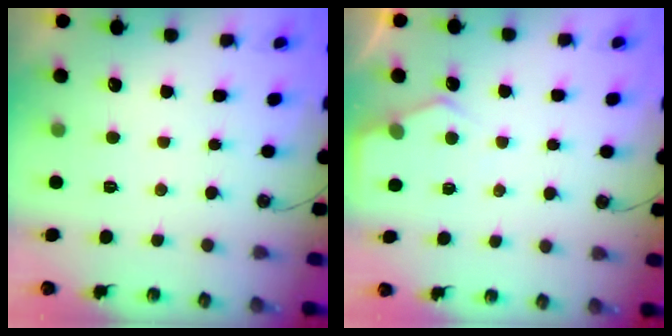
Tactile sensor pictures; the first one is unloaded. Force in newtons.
{"total": 4.4, "press": 4.3, "slide": 0.6}